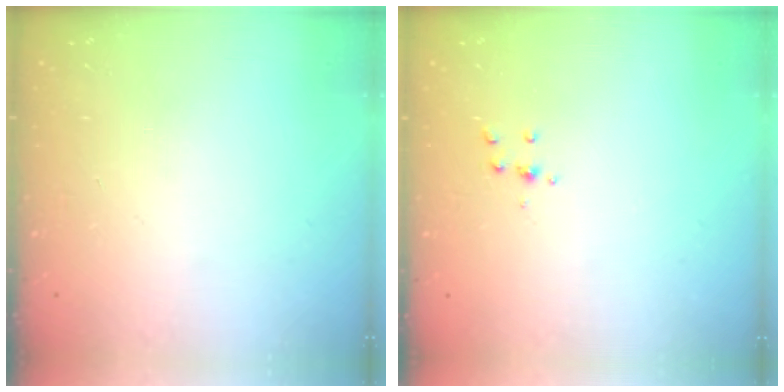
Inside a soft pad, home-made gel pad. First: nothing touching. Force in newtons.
{"total": 3.3, "press": 3.3, "slide": 0.4}